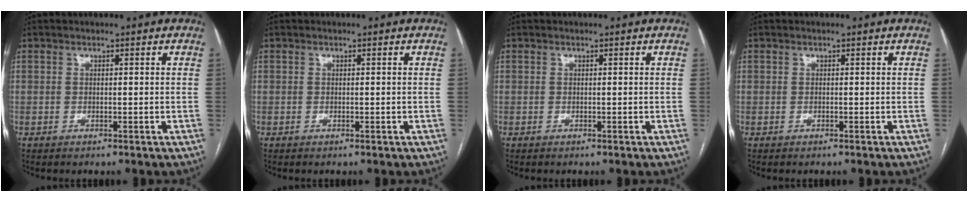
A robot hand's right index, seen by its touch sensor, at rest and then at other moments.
{"total": 0.0}
{"total": 0.0}
{"total": 0.0}